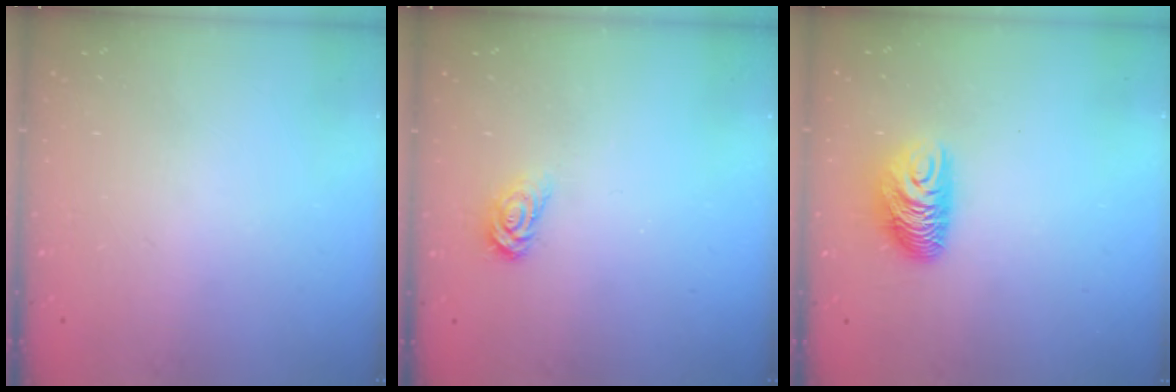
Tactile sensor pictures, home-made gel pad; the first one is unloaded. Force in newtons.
{"total": 3.2, "press": 3.2, "slide": 0.0}
{"total": 9.3, "press": 9.2, "slide": 0.7}